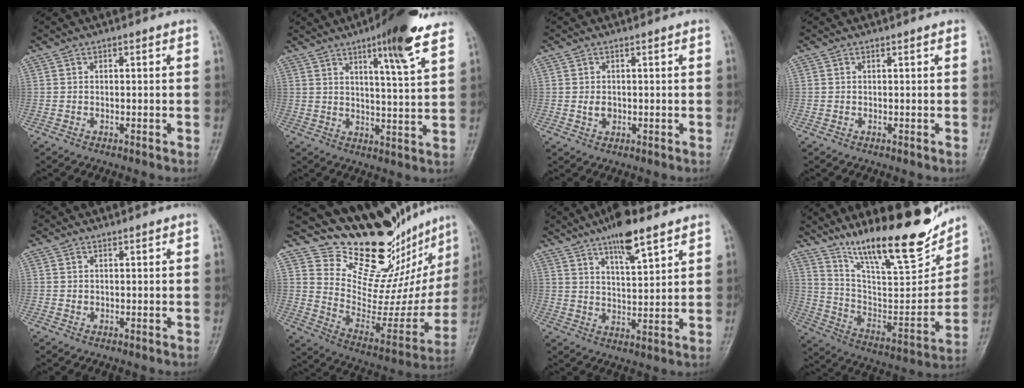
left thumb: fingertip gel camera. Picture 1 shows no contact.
{"total": 11.7, "force": [7.3, 1.6, 8.9], "torque": [-0.116, -0.040, 0.103]}
{"total": 1.9, "force": [0.1, 1.5, 1.2], "torque": [-0.016, -0.001, 0.006]}
{"total": 0.0}
{"total": 0.6, "force": [0.4, 0.4, 0.2], "torque": [0.004, -0.003, 0.007]}
{"total": 22.1, "force": [18.7, 7.6, 9.0], "torque": [-0.076, -0.146, 0.283]}
{"total": 10.1, "force": [6.9, 2.7, 6.8], "torque": [-0.098, -0.036, 0.115]}
{"total": 23.5, "force": [17.7, 5.6, 14.5], "torque": [-0.193, -0.088, 0.301]}